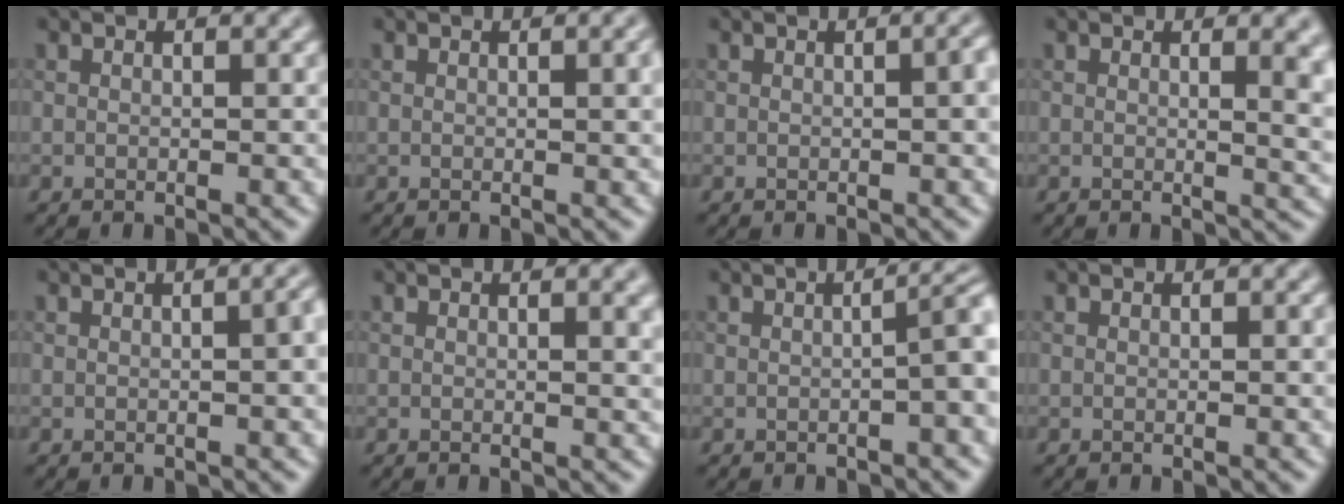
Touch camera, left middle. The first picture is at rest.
{"total": 2.2, "force": [0.4, 0.6, 2.0], "torque": [-0.021, 0.004, 0.004]}
{"total": 2.7, "force": [0.1, 0.9, 2.6], "torque": [-0.022, 0.007, 0.003]}
{"total": 4.6, "force": [1.2, 1.9, 4.0], "torque": [-0.026, -0.001, 0.018]}
{"total": 3.1, "force": [0.1, 1.2, 2.8], "torque": [-0.016, 0.011, 0.003]}
{"total": 2.1, "force": [0.8, 0.7, 1.9], "torque": [-0.013, 0.004, 0.008]}
{"total": 3.6, "force": [-0.3, 1.1, 3.5], "torque": [-0.031, 0.020, -0.008]}
{"total": 0.0}